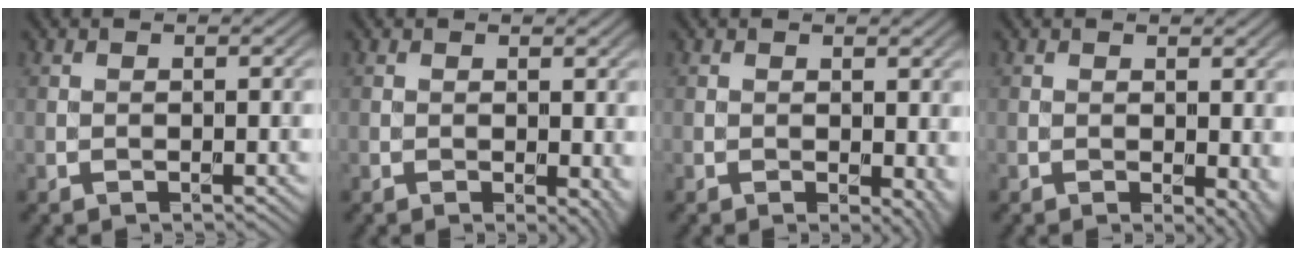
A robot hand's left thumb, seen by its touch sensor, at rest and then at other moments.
{"total": 2.3, "force": [-0.1, 1.2, 2.0], "torque": [-0.019, -0.007, 0.000]}
{"total": 2.9, "force": [-0.1, 1.6, 2.5], "torque": [-0.024, -0.006, 0.000]}
{"total": 3.3, "force": [-0.2, 1.8, 2.8], "torque": [-0.028, -0.008, -0.001]}